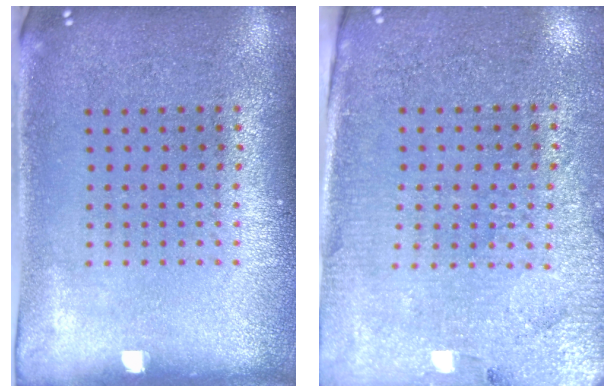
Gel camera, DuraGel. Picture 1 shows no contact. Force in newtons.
{"total": 3.1, "press": 2.8, "slide": 1.3}